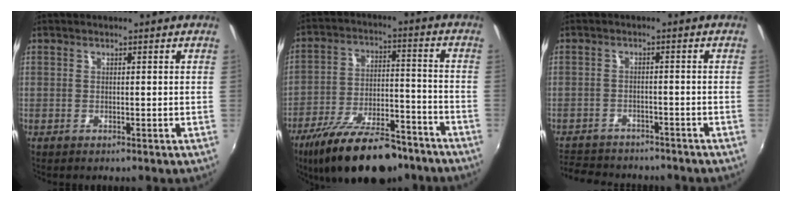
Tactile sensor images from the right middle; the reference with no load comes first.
{"total": 21.7, "force": [-16.5, 7.6, 12.0], "torque": [-0.219, -0.021, -0.249]}
{"total": 11.3, "force": [-9.8, 4.3, 3.7], "torque": [-0.101, -0.006, -0.148]}